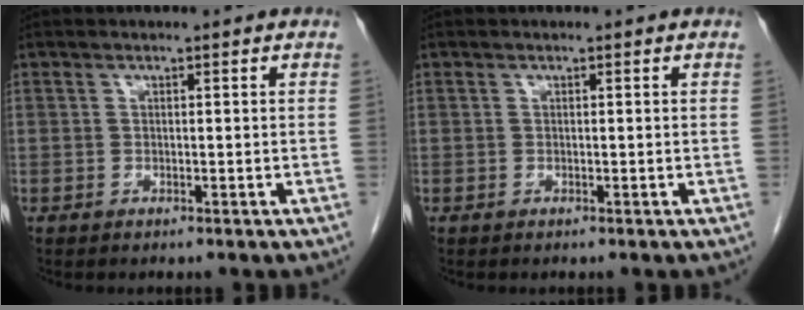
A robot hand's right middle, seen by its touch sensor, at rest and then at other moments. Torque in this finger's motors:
{"motor_torque": [0.12, 0.12, 0.00, -0.01]}